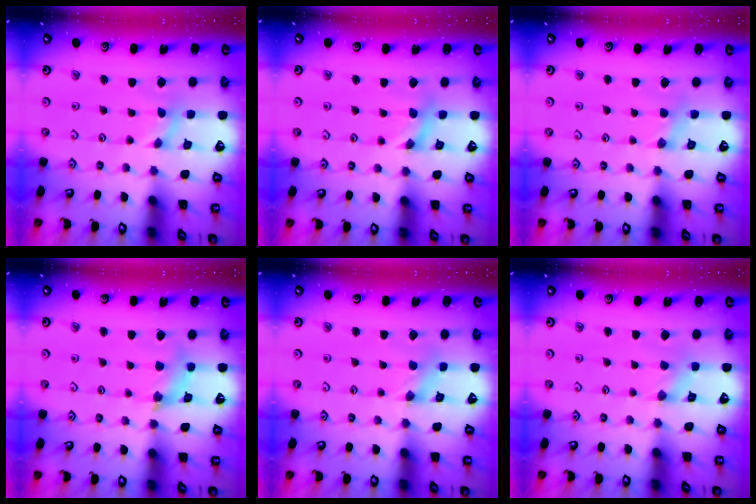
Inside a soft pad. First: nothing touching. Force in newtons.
{"total": 1.4, "press": 1.4, "slide": 0.2}
{"total": 2.2, "press": 2.2, "slide": 0.4}
{"total": 8.4, "press": 8.4, "slide": 0.9}
{"total": 1.3, "press": 1.3, "slide": 0.2}
{"total": 0.0}